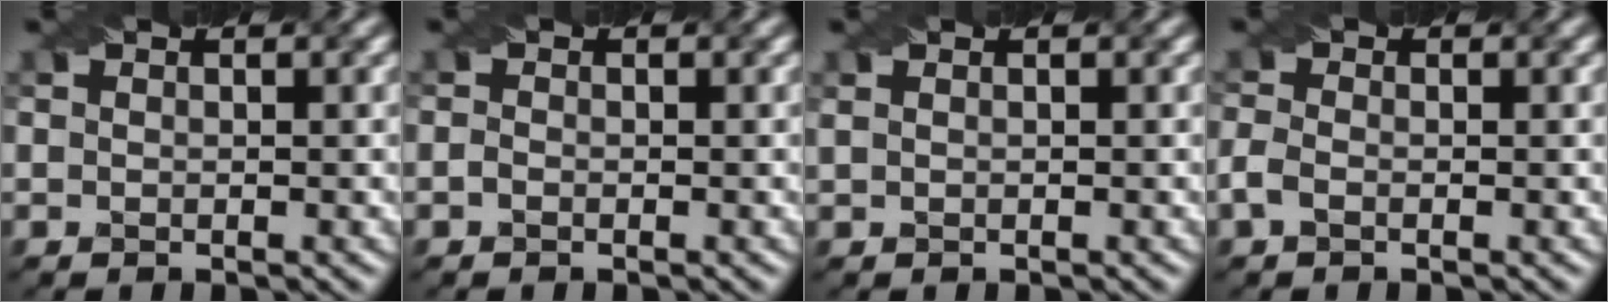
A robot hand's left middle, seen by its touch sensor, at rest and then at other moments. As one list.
[{"total": 0.7, "force": [-0.7, 0.2, 0.2], "torque": [-0.003, -0.002, -0.010]}, {"total": 1.5, "force": [0.9, 0.8, 0.8], "torque": [-0.014, 0.006, 0.006]}, {"total": 1.5, "force": [-1.0, 0.7, 0.8], "torque": [-0.020, 0.001, -0.021]}]